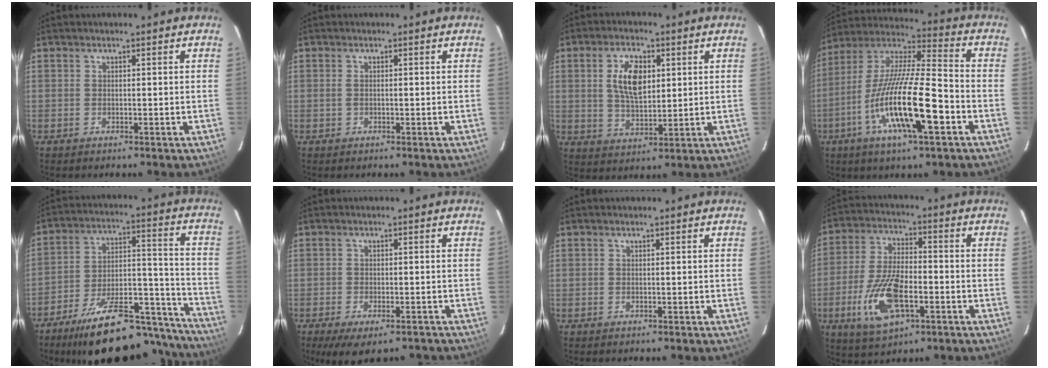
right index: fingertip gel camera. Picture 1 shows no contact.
{"total": 1.0, "force": [-0.1, 0.6, 0.8], "torque": [-0.020, 0.000, -0.003]}
{"total": 8.6, "force": [2.2, 4.3, 7.2], "torque": [-0.136, 0.009, 0.044]}
{"total": 19.9, "force": [-7.6, 3.7, 18.0], "torque": [-0.341, -0.024, -0.146]}
{"total": 30.0, "force": [-24.8, 9.4, 14.2], "torque": [-0.209, 0.026, -0.342]}
{"total": 10.0, "force": [-7.5, 3.4, 5.7], "torque": [-0.116, -0.033, -0.111]}
{"total": 0.0}
{"total": 14.6, "force": [-5.1, 6.6, 12.0], "torque": [-0.255, -0.010, -0.091]}